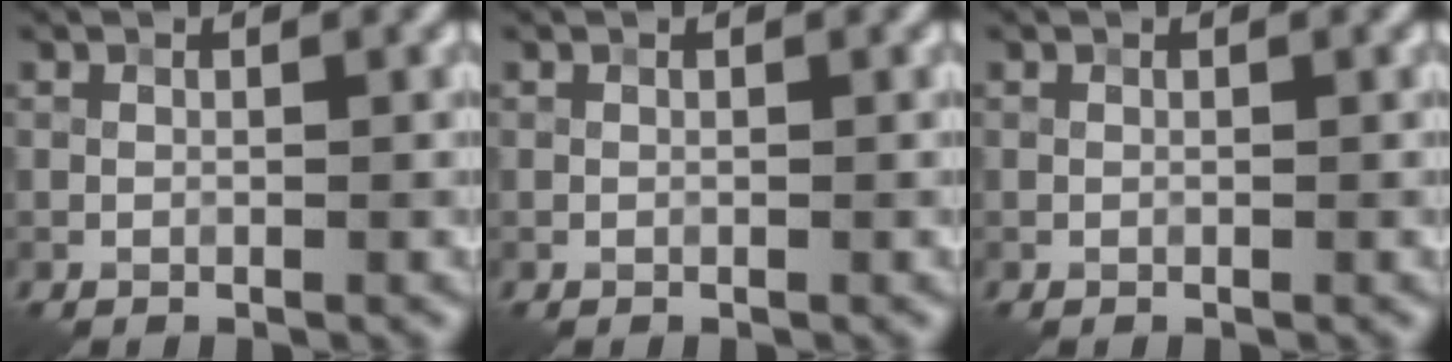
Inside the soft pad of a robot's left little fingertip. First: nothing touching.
{"total": 0.0}
{"total": 0.0}